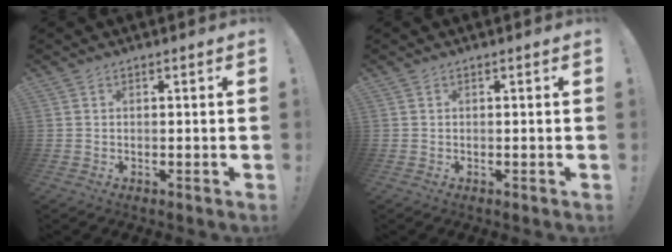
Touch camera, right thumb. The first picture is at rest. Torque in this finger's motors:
{"motor_torque": [0.00, 0.00, 0.00, 0.00, 0.00]}